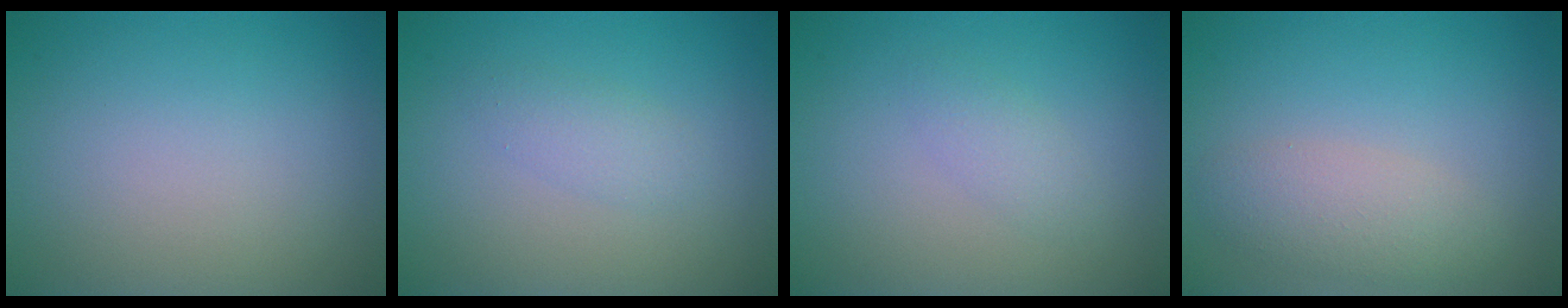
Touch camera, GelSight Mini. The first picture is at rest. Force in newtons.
{"total": 1.5, "press": 1.5, "slide": 0.1}
{"total": 1.4, "press": 1.4, "slide": 0.1}
{"total": 3.0, "press": 3.0, "slide": 0.1}